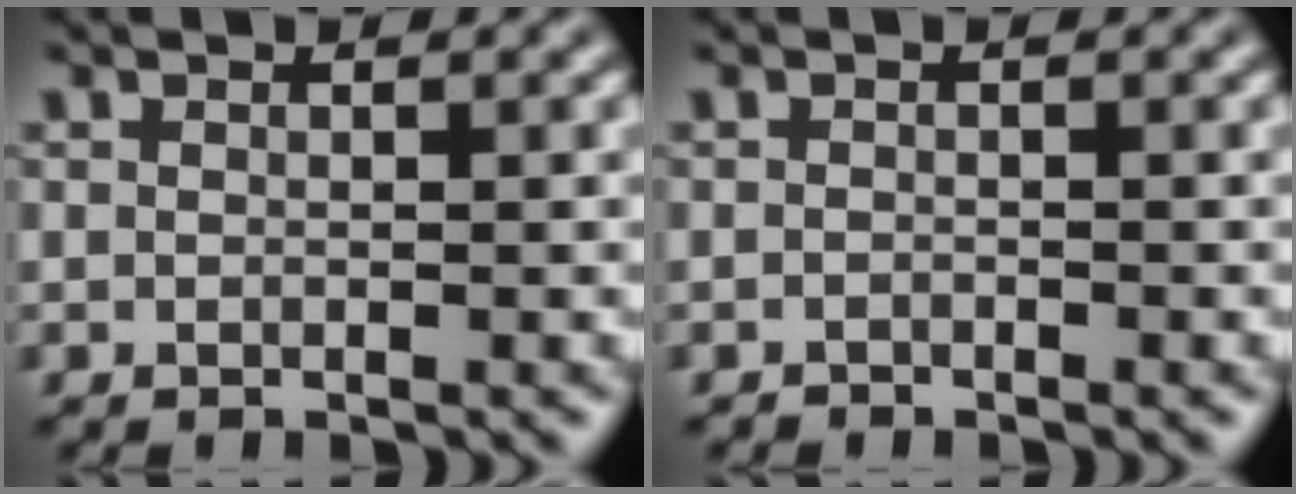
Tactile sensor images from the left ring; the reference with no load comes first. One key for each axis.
{"total": 0.5, "fx": -0.5, "fy": 0.1, "fz": -0.1, "tx": 0.003, "ty": 0.001, "tz": -0.010}